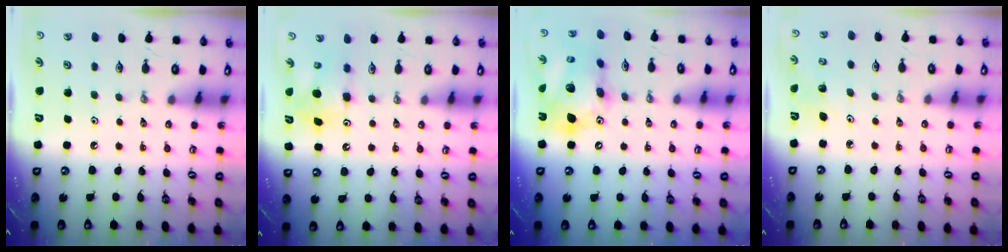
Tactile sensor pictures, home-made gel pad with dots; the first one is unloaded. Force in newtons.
{"total": 7.6, "press": 7.6, "slide": 0.4}
{"total": 19.8, "press": 19.6, "slide": 3.1}
{"total": 3.3, "press": 3.3, "slide": 0.3}